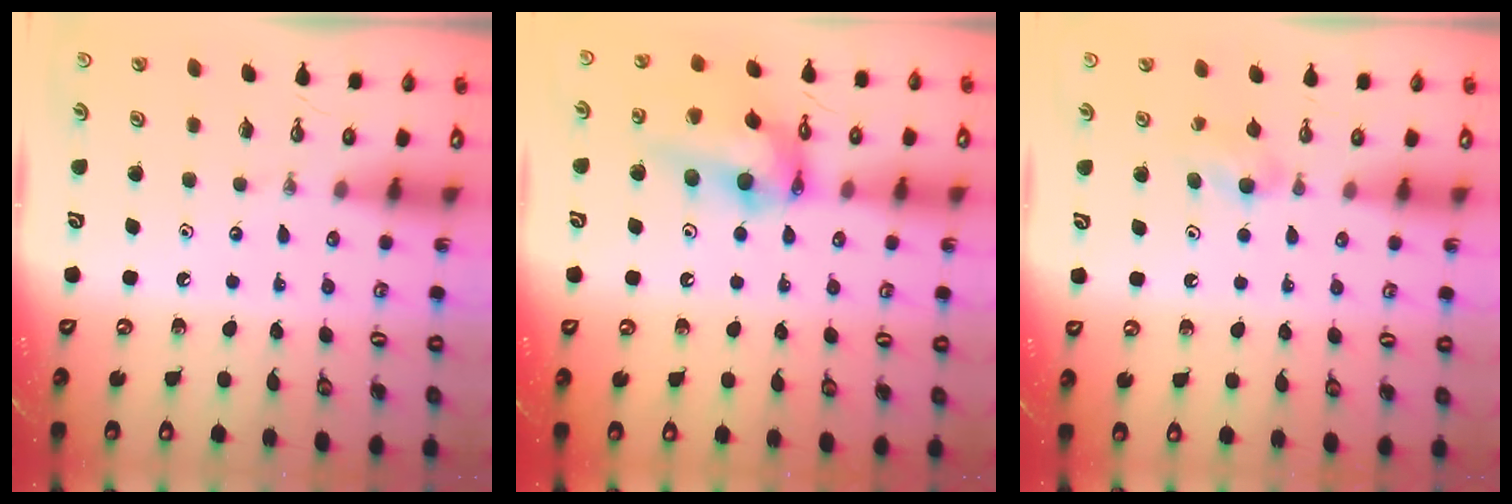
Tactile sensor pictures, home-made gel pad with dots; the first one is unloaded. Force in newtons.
{"total": 17.0, "press": 16.9, "slide": 2.0}
{"total": 4.3, "press": 4.2, "slide": 0.9}